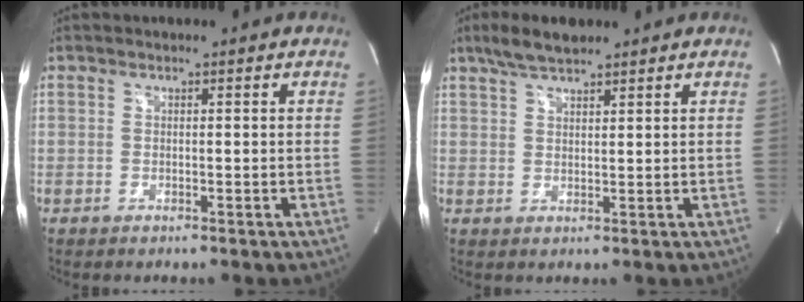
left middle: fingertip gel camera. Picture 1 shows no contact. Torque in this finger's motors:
{"motor_torque": [0.18, 0.13, -0.16, -0.01]}